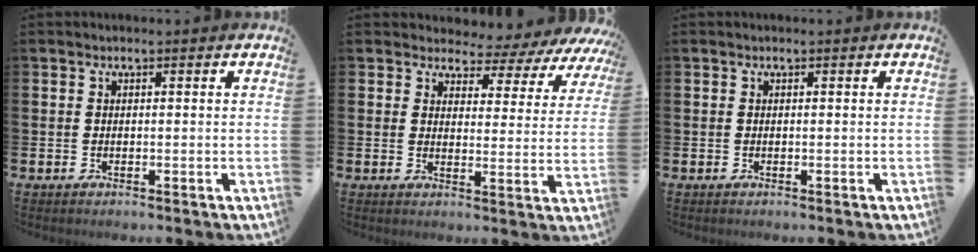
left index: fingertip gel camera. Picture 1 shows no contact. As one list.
[{"total": 3.0, "force": [2.6, 1.4, 0.0], "torque": [-0.009, -0.041, 0.033]}, {"total": 0.0}]